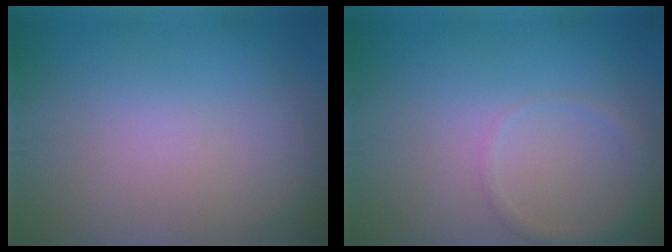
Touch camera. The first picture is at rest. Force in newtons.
{"total": 1.4, "press": 1.4, "slide": 0.1}